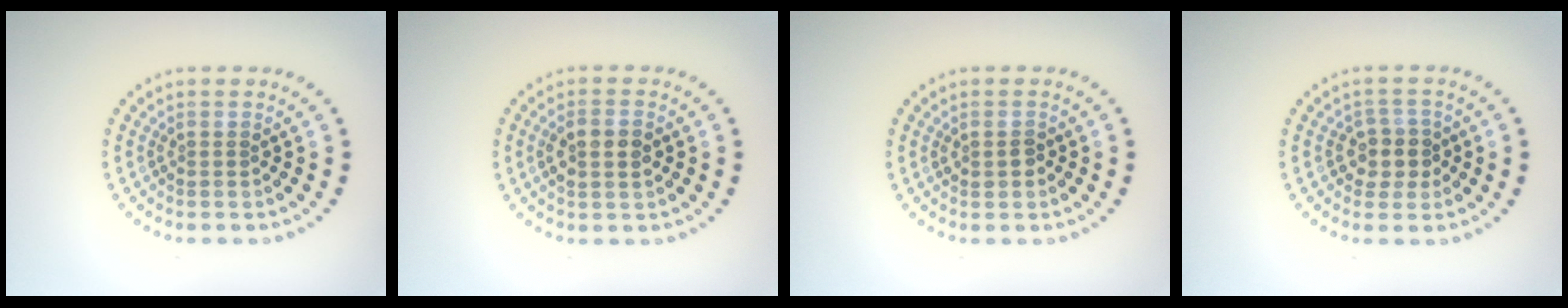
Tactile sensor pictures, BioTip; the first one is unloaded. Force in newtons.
{"total": 2.6, "press": 2.6, "slide": 0.1}
{"total": 1.2, "press": 1.2, "slide": 0.1}
{"total": 2.6, "press": 2.3, "slide": 1.1}